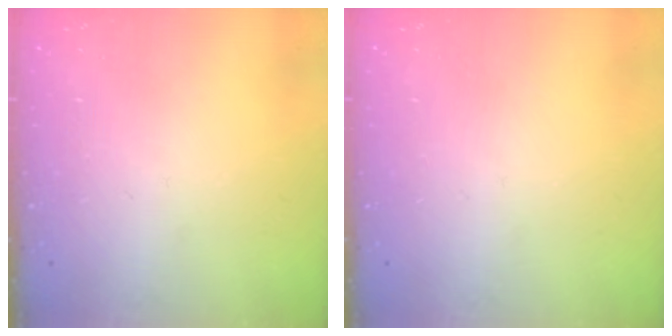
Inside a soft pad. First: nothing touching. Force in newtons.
{"total": 0.0}